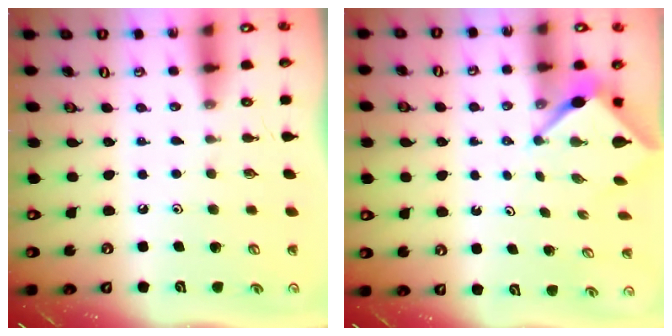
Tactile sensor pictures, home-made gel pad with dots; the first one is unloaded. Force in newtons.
{"total": 3.1, "press": 3.1, "slide": 0.2}